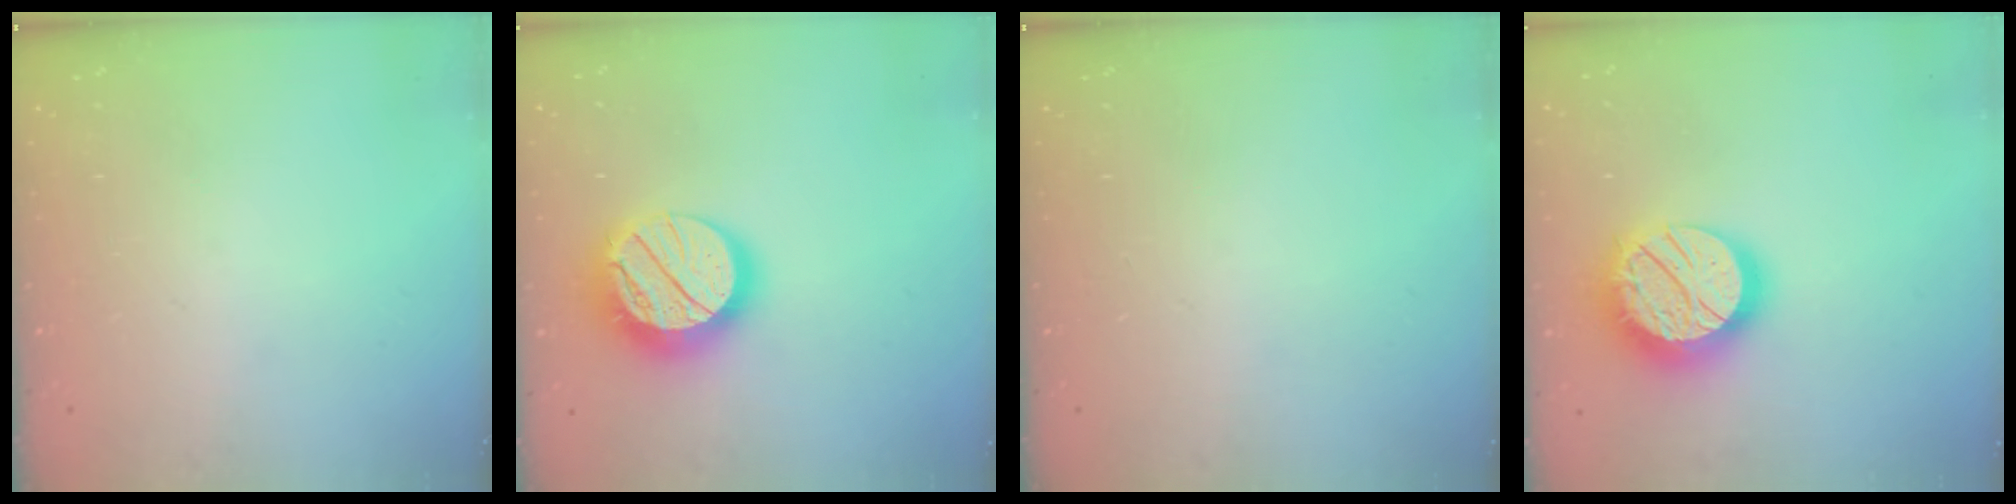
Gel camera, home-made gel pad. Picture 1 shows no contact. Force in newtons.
{"total": 19.2, "press": 19.1, "slide": 1.4}
{"total": 0.0}
{"total": 18.7, "press": 18.7, "slide": 1.1}